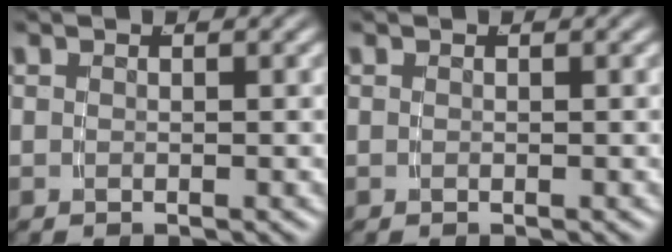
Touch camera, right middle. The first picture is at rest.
{"total": 0.0}